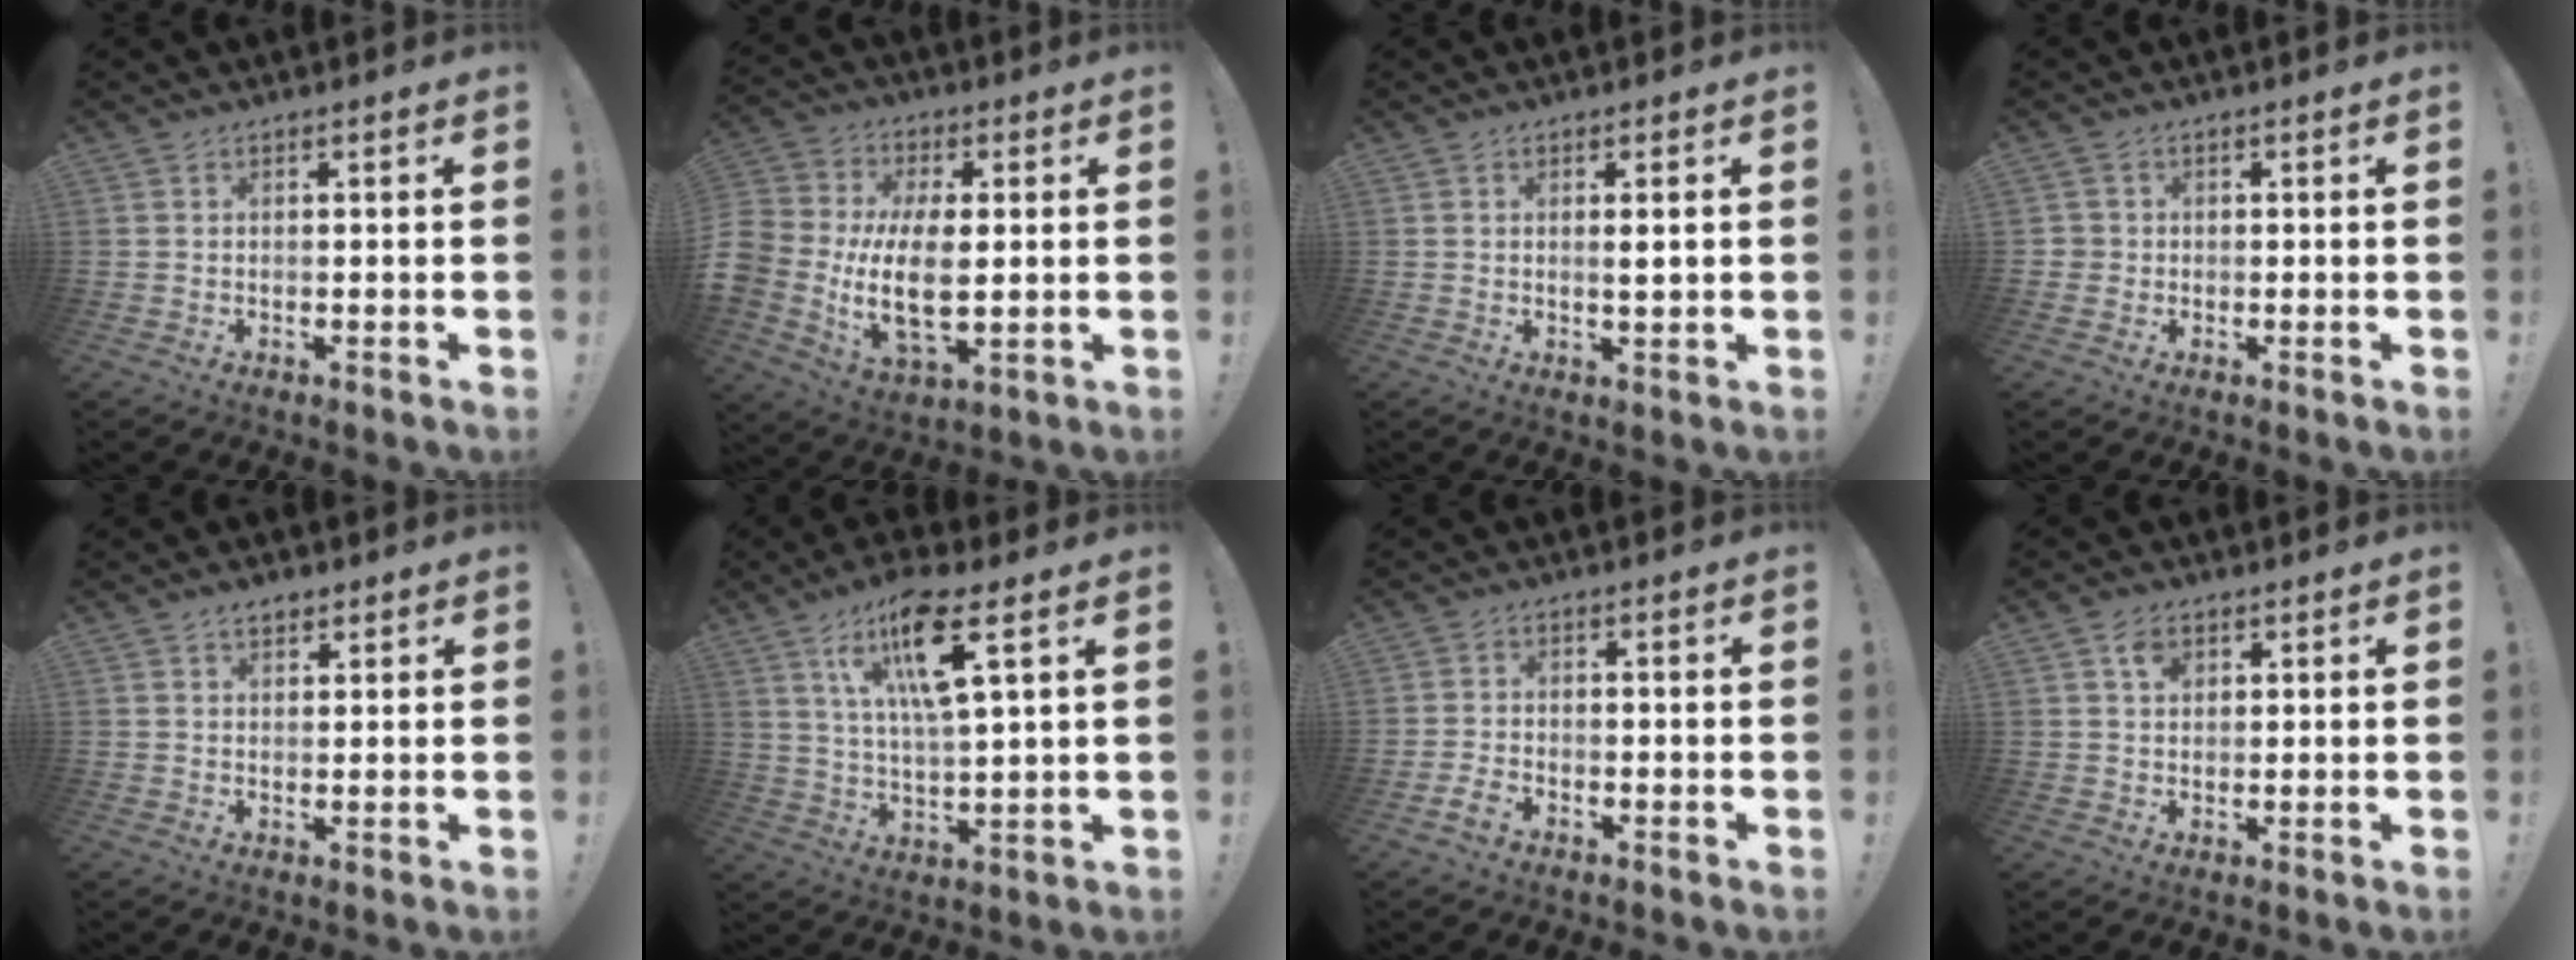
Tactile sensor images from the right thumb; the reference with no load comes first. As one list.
[{"total": 15.1, "force": [-1.2, 8.8, 12.2], "torque": [-0.254, -0.003, -0.024]}, {"total": 2.4, "force": [0.4, 0.1, 2.4], "torque": [-0.032, -0.010, 0.002]}, {"total": 1.9, "force": [-0.3, 1.9, 0.5], "torque": [-0.002, 0.003, -0.007]}, {"total": 3.0, "force": [2.0, 1.8, 1.4], "torque": [-0.008, -0.010, 0.034]}, {"total": 14.5, "force": [7.4, 2.9, 12.2], "torque": [-0.210, -0.018, 0.115]}, {"total": 3.7, "force": [-2.6, 1.6, 2.0], "torque": [-0.042, 0.008, -0.049]}, {"total": 3.7, "force": [1.7, 2.6, 2.0], "torque": [-0.022, -0.004, 0.027]}]